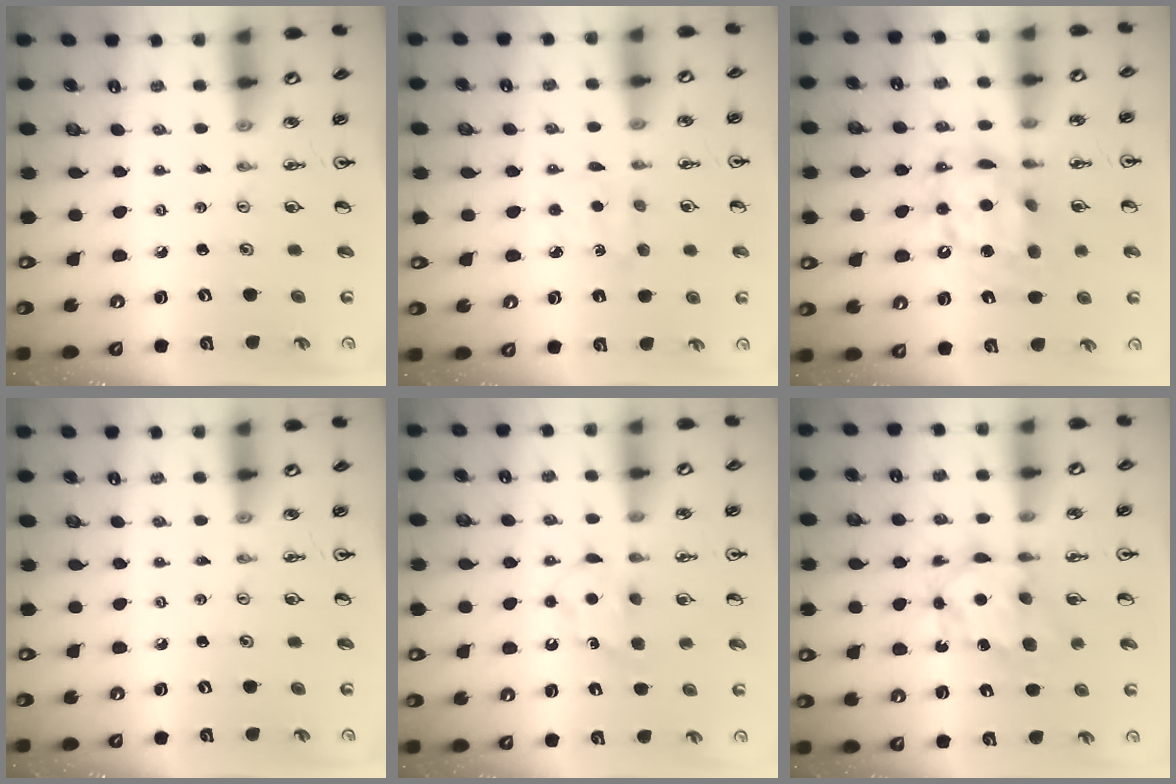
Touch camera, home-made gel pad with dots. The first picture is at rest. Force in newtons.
{"total": 3.8, "press": 3.8, "slide": 0.4}
{"total": 13.9, "press": 13.9, "slide": 1.1}
{"total": 0.0}
{"total": 5.8, "press": 5.8, "slide": 0.6}
{"total": 6.9, "press": 6.9, "slide": 0.5}